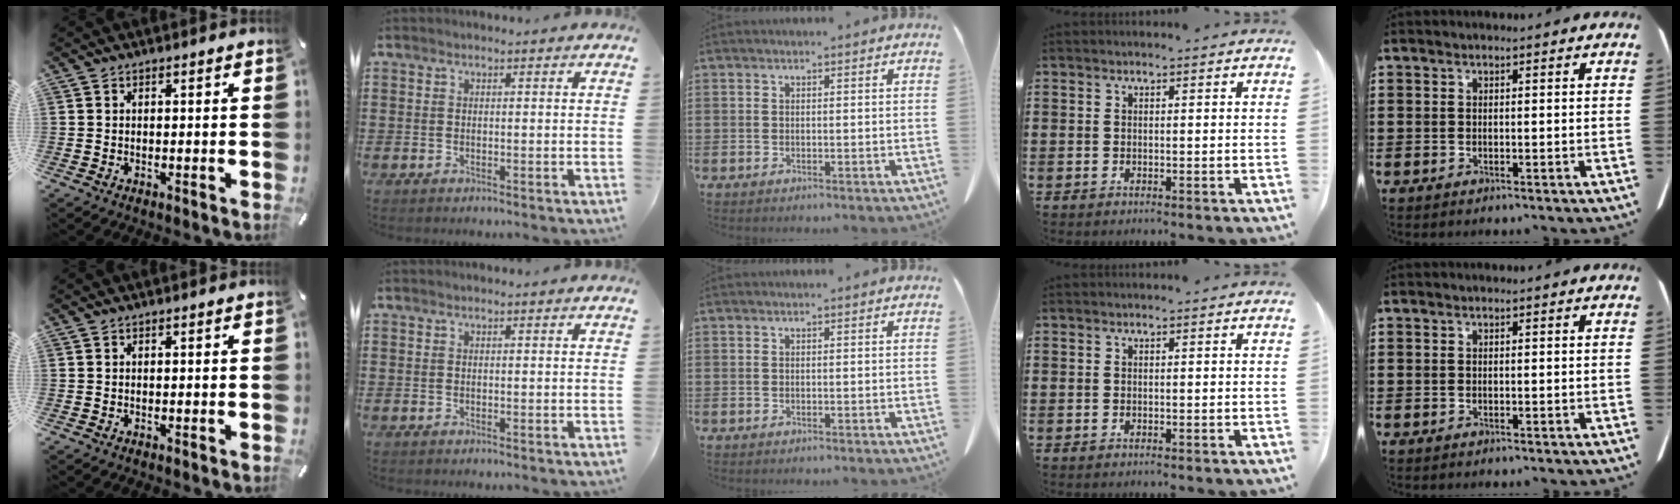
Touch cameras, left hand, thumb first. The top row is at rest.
{}